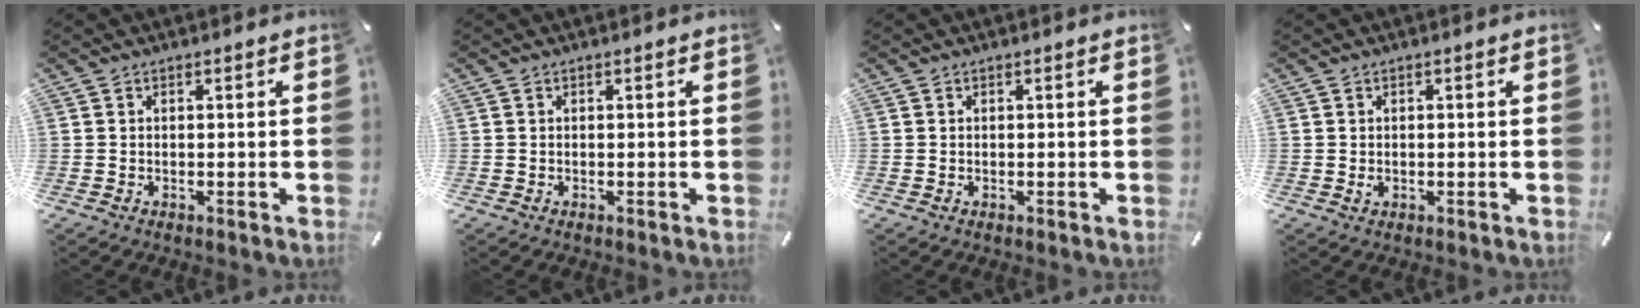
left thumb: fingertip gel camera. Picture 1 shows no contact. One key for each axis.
{"total": 0.0}
{"total": 0.0}
{"total": 0.9, "fx": -0.1, "fy": 0.6, "fz": 0.6, "tx": -0.012, "ty": 0.001, "tz": -0.001}